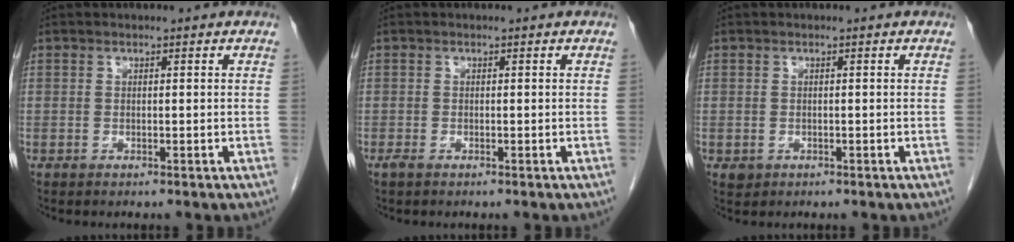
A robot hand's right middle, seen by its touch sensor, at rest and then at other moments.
{"total": 0.7, "force": [-0.5, 0.2, 0.4], "torque": [-0.012, -0.002, -0.008]}
{"total": 1.0, "force": [-0.3, 0.9, 0.3], "torque": [-0.006, 0.002, 0.001]}